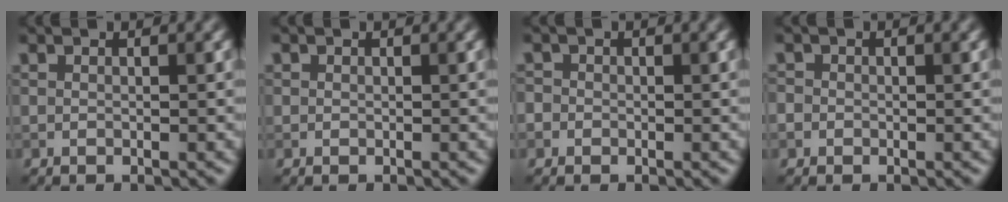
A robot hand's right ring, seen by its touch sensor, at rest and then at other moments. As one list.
[{"total": 0.7, "force": [0.1, 0.7, 0.0], "torque": [0.004, -0.006, 0.001]}, {"total": 2.0, "force": [-0.1, 1.9, 0.6], "torque": [0.005, 0.012, -0.024]}, {"total": 1.6, "force": [-0.2, 1.6, 0.5], "torque": [-0.003, 0.006, -0.014]}]